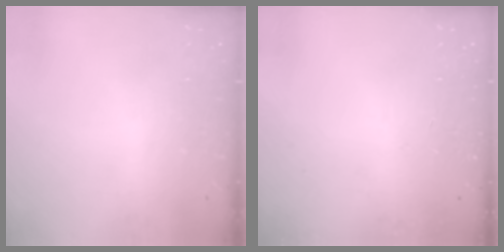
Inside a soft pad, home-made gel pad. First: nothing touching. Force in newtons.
{"total": 0.0}